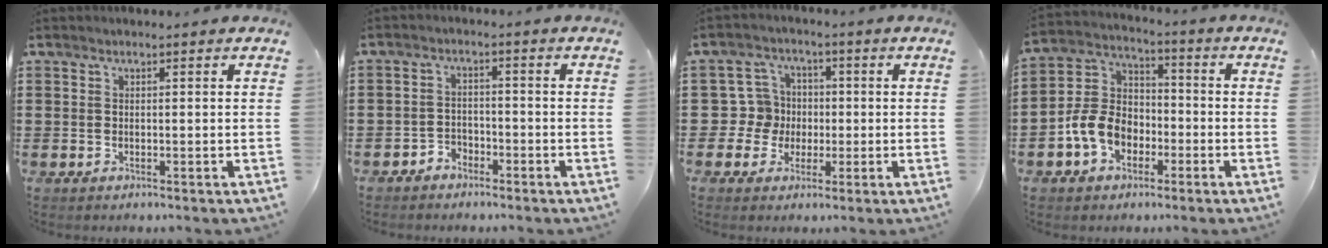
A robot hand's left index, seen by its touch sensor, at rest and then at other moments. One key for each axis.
{"total": 2.6, "fx": -2.4, "fy": 1.0, "fz": -0.1, "tx": -0.008, "ty": 0.001, "tz": -0.052}
{"total": 6.3, "fx": -0.3, "fy": 6.2, "fz": 1.1, "tx": -0.055, "ty": 0.014, "tz": -0.005}
{"total": 8.3, "fx": -3.5, "fy": 6.2, "fz": 4.3, "tx": -0.122, "ty": 0.013, "tz": -0.076}